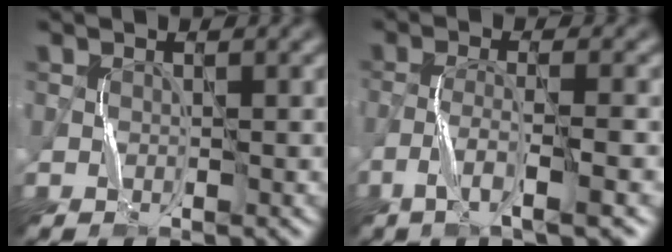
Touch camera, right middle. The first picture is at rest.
{"total": 3.6, "force": [-2.0, 0.1, 3.0], "torque": [-0.058, 0.002, -0.042]}